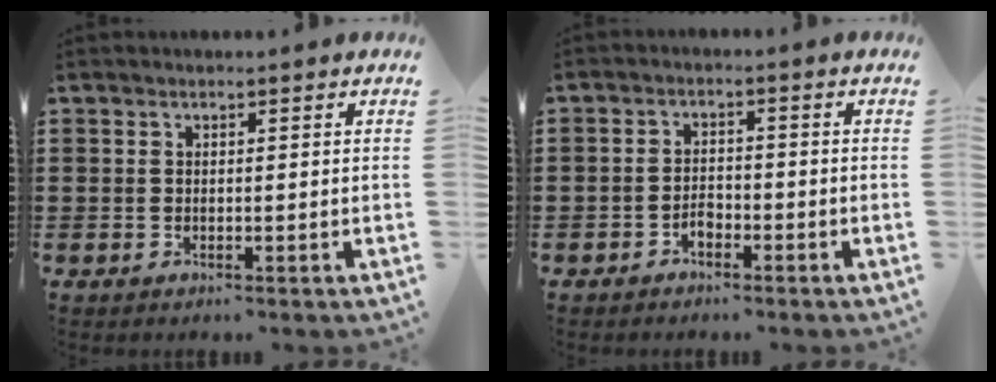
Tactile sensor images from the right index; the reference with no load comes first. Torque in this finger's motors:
{"motor_torque": [1.30, 0.84, 0.09, -0.13]}